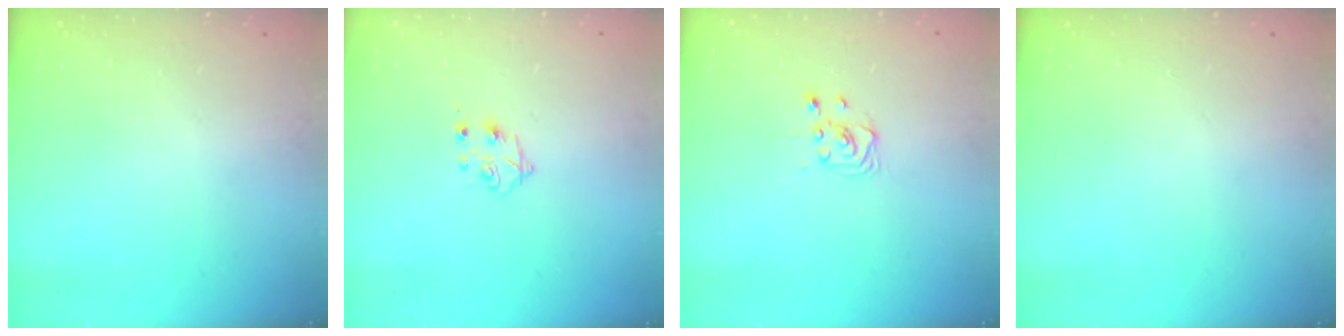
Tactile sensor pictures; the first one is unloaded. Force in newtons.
{"total": 4.4, "press": 4.4, "slide": 0.6}
{"total": 2.9, "press": 2.9, "slide": 0.4}
{"total": 0.0}